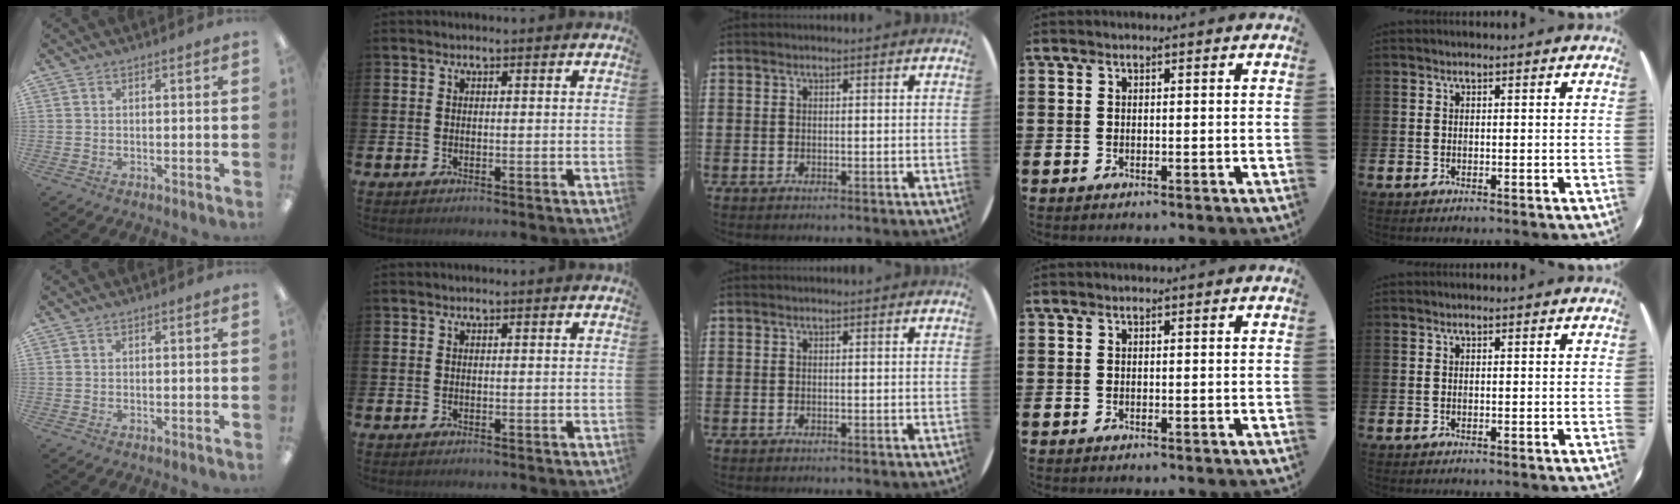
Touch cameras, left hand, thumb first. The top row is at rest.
{}